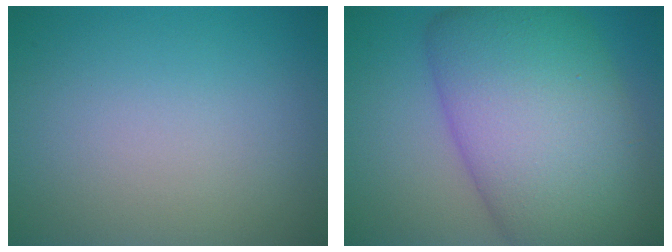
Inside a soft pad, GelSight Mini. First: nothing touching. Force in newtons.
{"total": 14.6, "press": 14.6, "slide": 0.6}